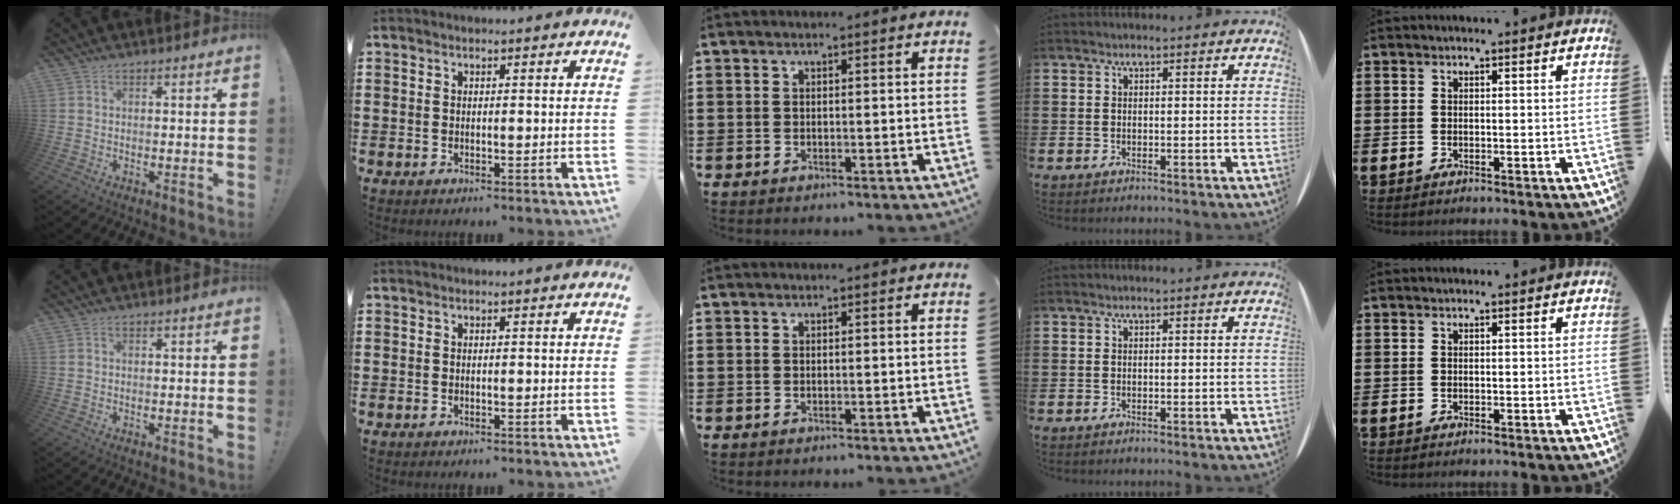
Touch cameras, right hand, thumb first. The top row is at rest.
{}